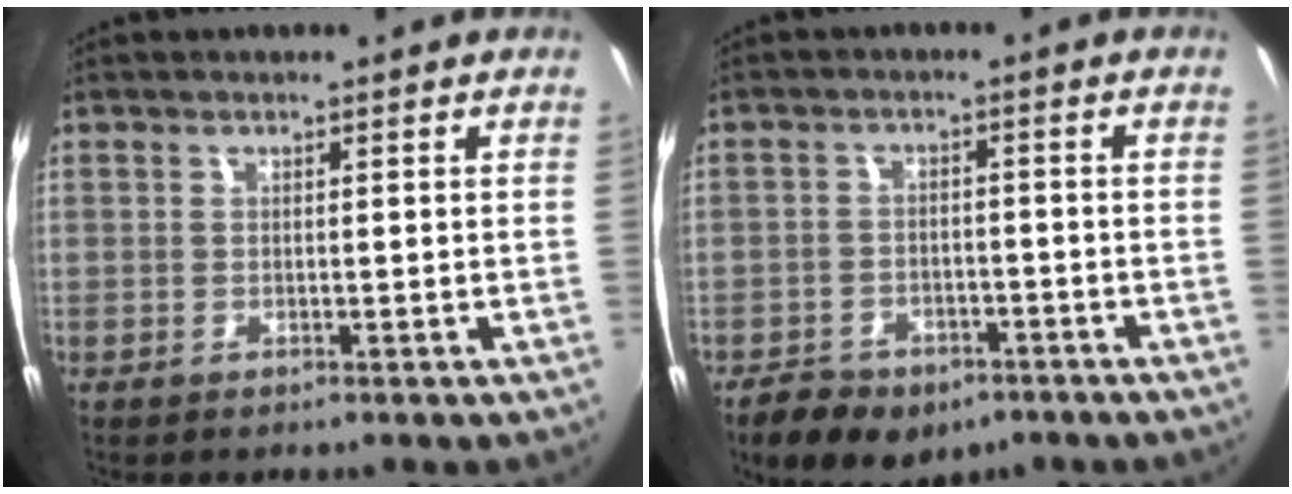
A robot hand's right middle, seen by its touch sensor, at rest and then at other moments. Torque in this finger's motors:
{"motor_torque": [1.15, -1.00, 0.13, 0.04]}